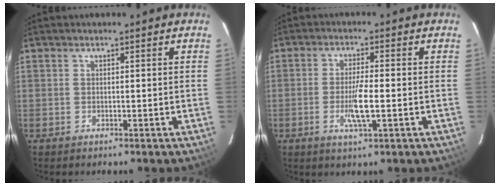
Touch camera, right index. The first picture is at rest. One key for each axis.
{"total": 5.7, "fx": -1.5, "fy": 0.7, "fz": 5.5, "tx": -0.104, "ty": -0.007, "tz": -0.029}